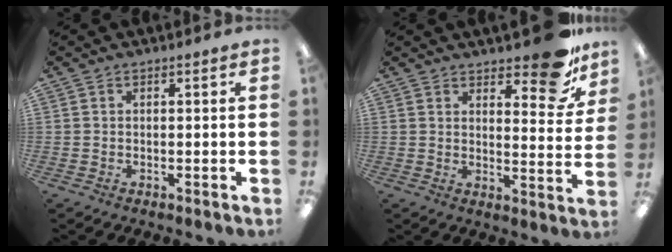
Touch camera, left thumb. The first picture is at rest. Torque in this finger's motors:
{"motor_torque": [1.38, 0.80, 0.75, -0.86, 0.02]}